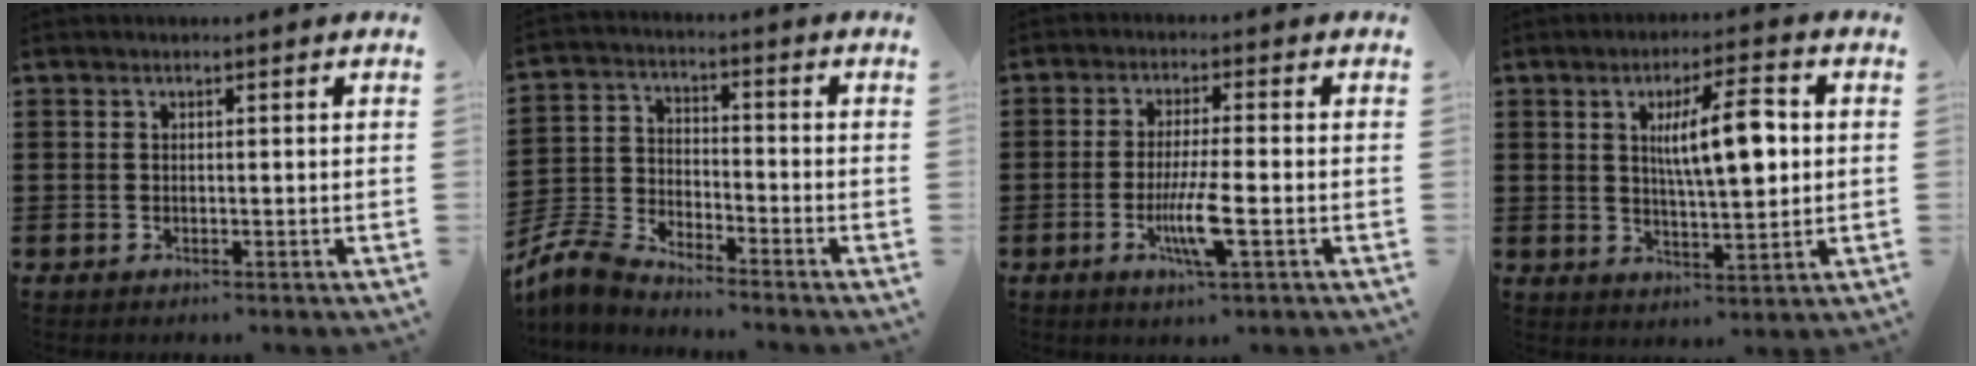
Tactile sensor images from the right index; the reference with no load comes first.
{"total": 6.4, "force": [-6.1, 1.0, 1.5], "torque": [-0.065, -0.007, -0.132]}
{"total": 7.0, "force": [-2.1, 0.8, 6.7], "torque": [-0.137, -0.019, -0.043]}
{"total": 9.3, "force": [1.7, 2.5, 8.8], "torque": [-0.151, 0.002, 0.024]}